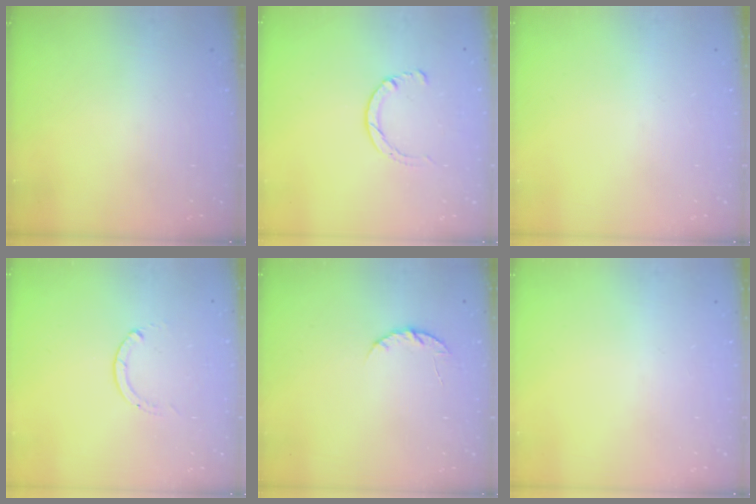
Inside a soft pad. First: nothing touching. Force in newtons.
{"total": 2.9, "press": 2.8, "slide": 0.4}
{"total": 0.0}
{"total": 0.0}
{"total": 4.9, "press": 4.8, "slide": 0.7}
{"total": 0.0}